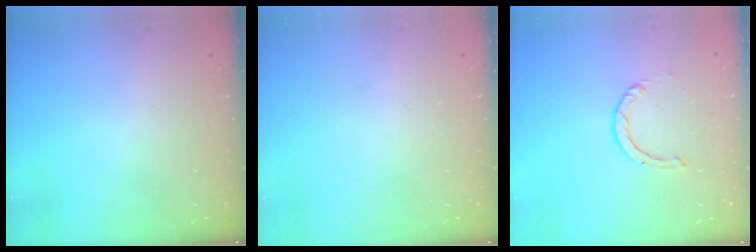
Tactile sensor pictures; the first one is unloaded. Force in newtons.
{"total": 0.0}
{"total": 0.9, "press": 0.9, "slide": 0.1}